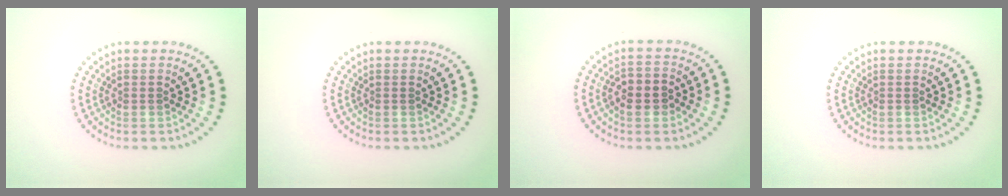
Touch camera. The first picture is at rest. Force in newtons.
{"total": 0.0}
{"total": 2.7, "press": 2.6, "slide": 0.7}
{"total": 0.0}